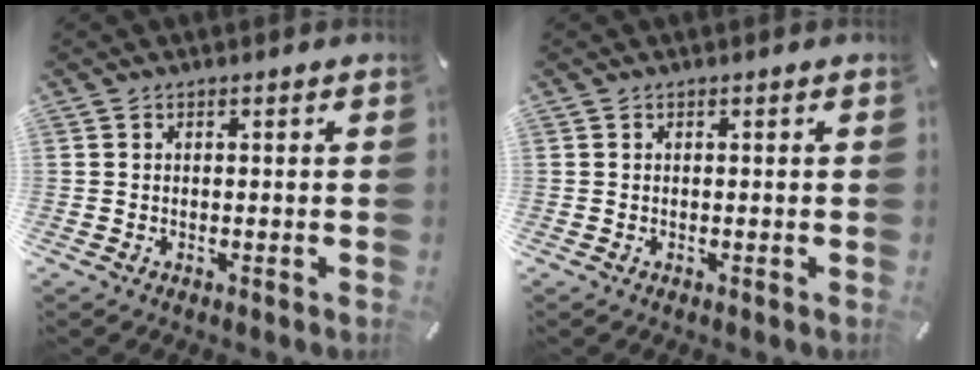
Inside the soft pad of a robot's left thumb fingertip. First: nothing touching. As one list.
[{"total": 0.0}]